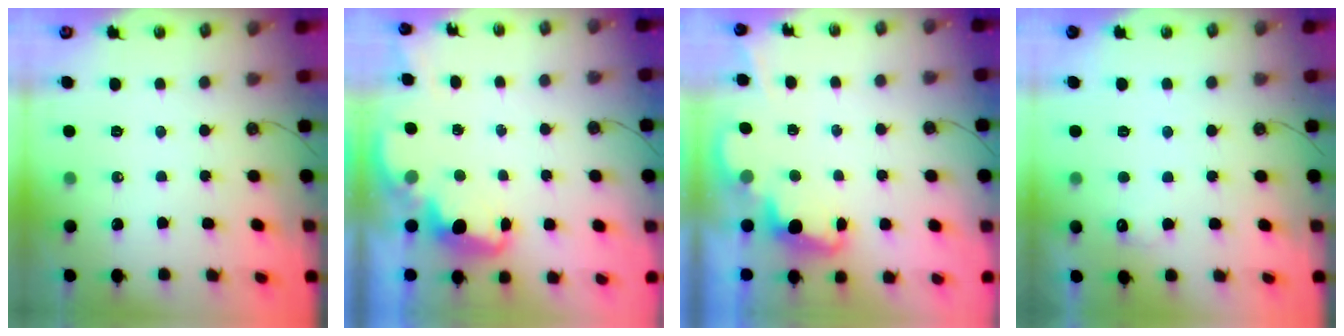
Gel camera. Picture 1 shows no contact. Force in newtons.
{"total": 2.1, "press": 2.0, "slide": 0.6}
{"total": 2.4, "press": 2.3, "slide": 0.5}
{"total": 4.9, "press": 4.7, "slide": 1.2}